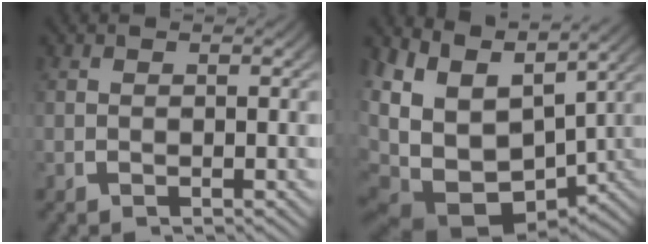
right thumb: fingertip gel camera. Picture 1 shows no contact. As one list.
[{"total": 14.9, "force": [-1.7, 10.5, 10.4], "torque": [-0.244, -0.070, 0.007]}]